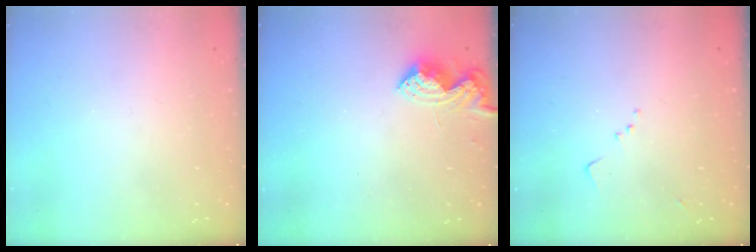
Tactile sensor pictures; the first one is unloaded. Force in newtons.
{"total": 8.0, "press": 8.0, "slide": 0.2}
{"total": 6.8, "press": 6.7, "slide": 0.8}